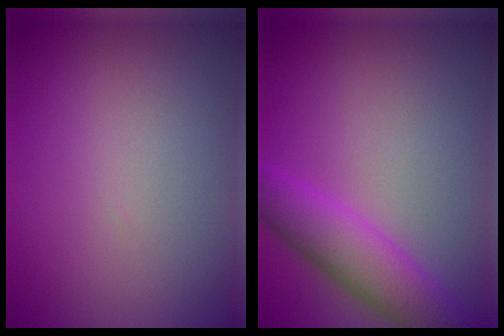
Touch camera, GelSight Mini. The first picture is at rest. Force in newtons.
{"total": 4.9, "press": 4.9, "slide": 0.0}